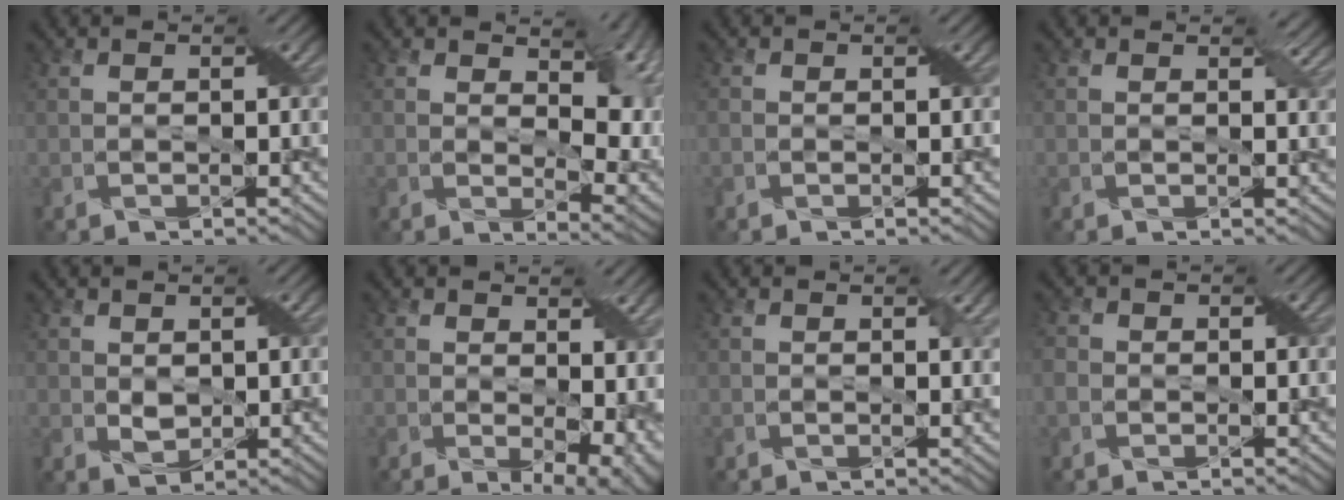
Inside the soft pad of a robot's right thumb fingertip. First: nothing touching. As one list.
[{"total": 10.1, "force": [3.4, 5.2, 8.0], "torque": [-0.126, -0.017, 0.065]}, {"total": 0.8, "force": [-0.3, 0.7, 0.4], "torque": [-0.010, -0.001, -0.004]}, {"total": 1.6, "force": [0.9, 0.8, 1.2], "torque": [-0.020, -0.003, 0.016]}, {"total": 1.7, "force": [0.6, 1.2, 1.0], "torque": [-0.025, -0.002, 0.016]}, {"total": 6.7, "force": [0.4, 4.0, 5.4], "torque": [-0.078, -0.024, 0.021]}, {"total": 1.0, "force": [0.5, 0.3, 0.8], "torque": [-0.011, -0.004, 0.009]}, {"total": 1.6, "force": [-0.4, 1.4, 0.7], "torque": [-0.021, 0.001, -0.014]}]